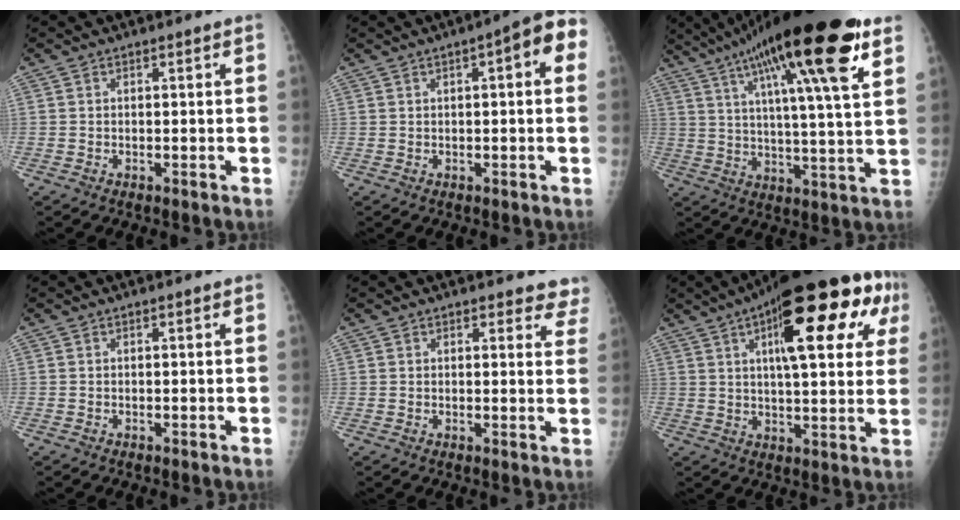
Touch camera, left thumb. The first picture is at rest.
{"total": 8.2, "force": [2.5, 2.7, 7.4], "torque": [-0.081, 0.019, 0.023]}
{"total": 25.4, "force": [13.9, 4.3, 20.8], "torque": [-0.335, -0.020, 0.214]}
{"total": 0.0}
{"total": 5.9, "force": [5.3, 2.6, 0.0], "torque": [0.054, -0.026, 0.033]}
{"total": 24.5, "force": [9.3, 8.3, 21.1], "torque": [-0.281, 0.017, 0.128]}